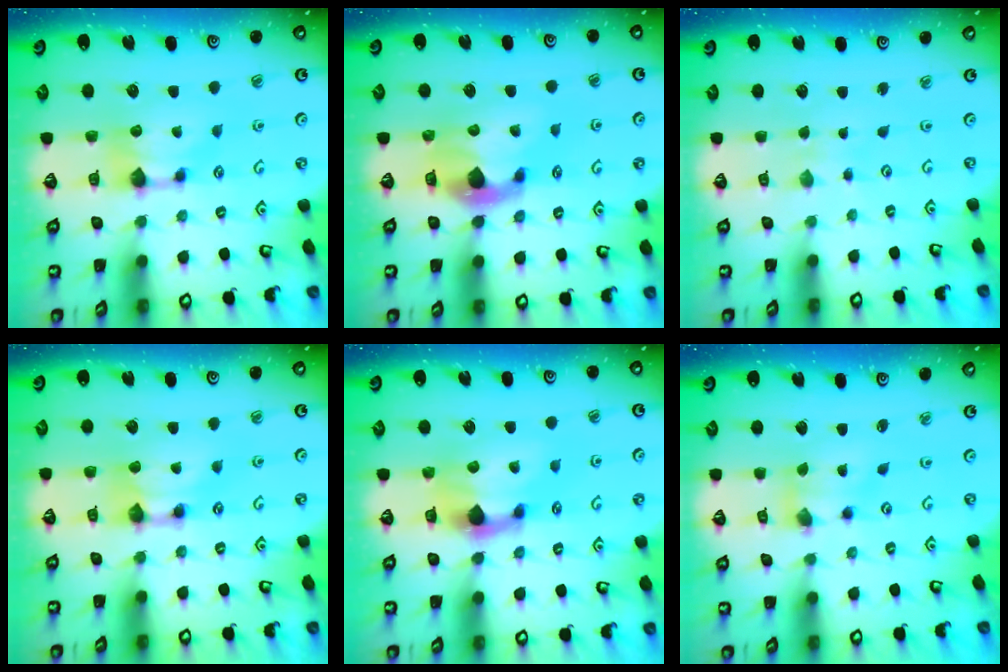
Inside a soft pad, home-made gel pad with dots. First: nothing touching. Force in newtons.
{"total": 2.9, "press": 2.6, "slide": 1.3}
{"total": 3.7, "press": 3.7, "slide": 0.0}
{"total": 2.0, "press": 2.0, "slide": 0.1}
{"total": 2.4, "press": 1.6, "slide": 1.7}
{"total": 2.9, "press": 2.4, "slide": 1.6}